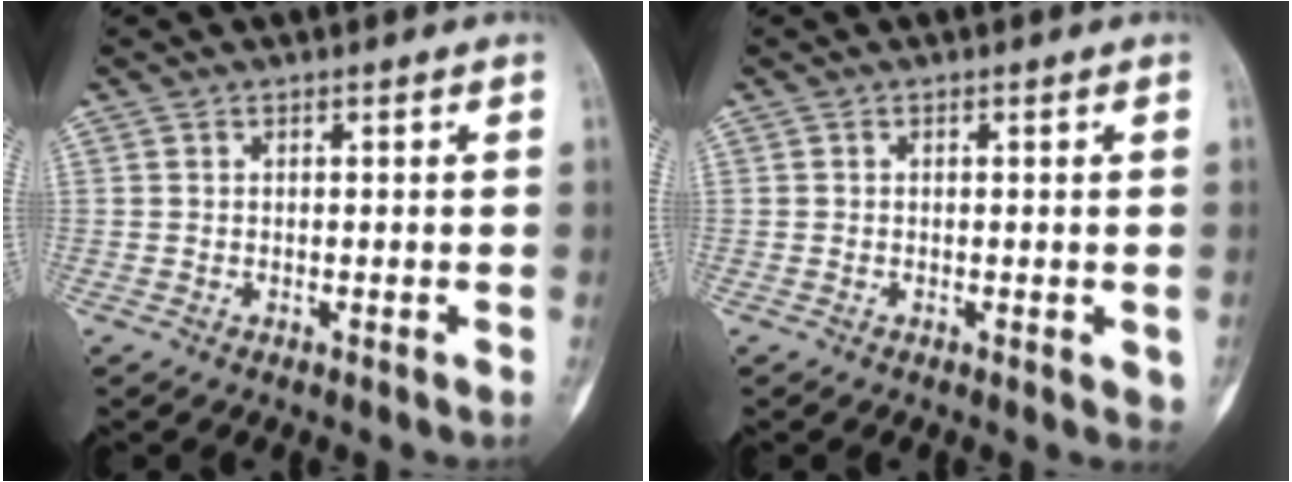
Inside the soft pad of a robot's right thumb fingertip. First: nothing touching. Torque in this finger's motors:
{"motor_torque": [0.19, 0.02, 0.74, -0.05, 0.07]}